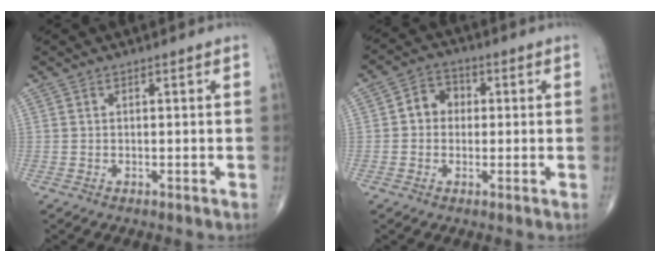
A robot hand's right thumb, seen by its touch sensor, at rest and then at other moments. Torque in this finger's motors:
{"motor_torque": [-0.65, 0.63, 0.32, 0.12, 0.03]}